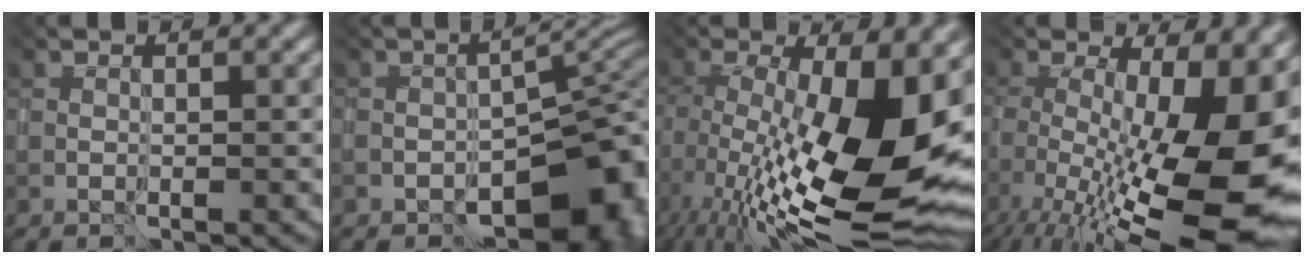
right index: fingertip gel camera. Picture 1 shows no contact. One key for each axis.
{"total": 9.5, "fx": -6.5, "fy": 4.6, "fz": 5.2, "tx": -0.050, "ty": -0.020, "tz": -0.077}
{"total": 16.4, "fx": -1.7, "fy": 7.2, "fz": 14.6, "tx": -0.230, "ty": -0.027, "tz": 0.005}
{"total": 16.5, "fx": -4.3, "fy": 7.2, "fz": 14.3, "tx": -0.209, "ty": -0.026, "tz": -0.031}